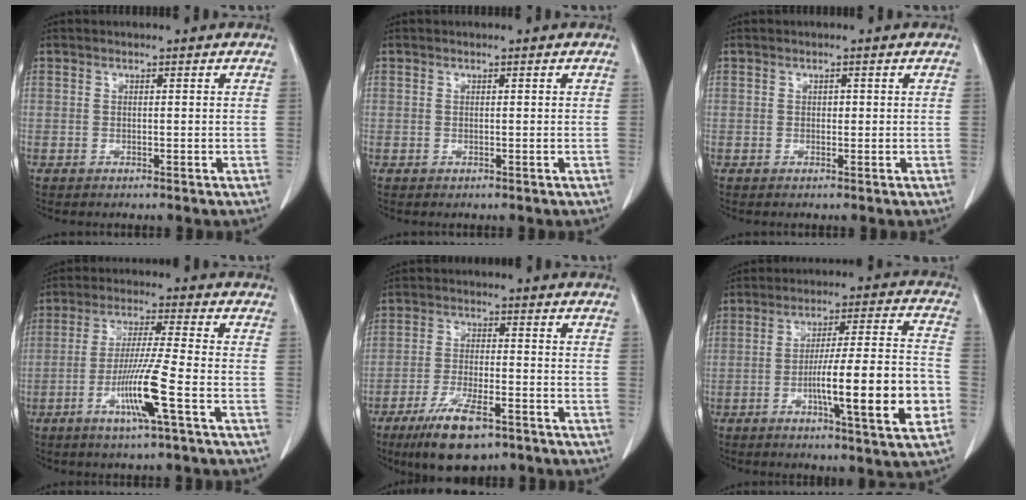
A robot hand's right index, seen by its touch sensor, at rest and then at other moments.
{"total": 0.0}
{"total": 0.7, "force": [0.1, 0.5, 0.4], "torque": [-0.004, 0.001, 0.001]}
{"total": 9.5, "force": [-3.6, -1.0, 8.7], "torque": [-0.169, -0.015, -0.071]}
{"total": 9.8, "force": [-6.3, 2.6, 7.0], "torque": [-0.132, -0.016, -0.105]}
{"total": 15.7, "force": [-4.4, 0.7, 15.1], "torque": [-0.239, 0.001, -0.068]}